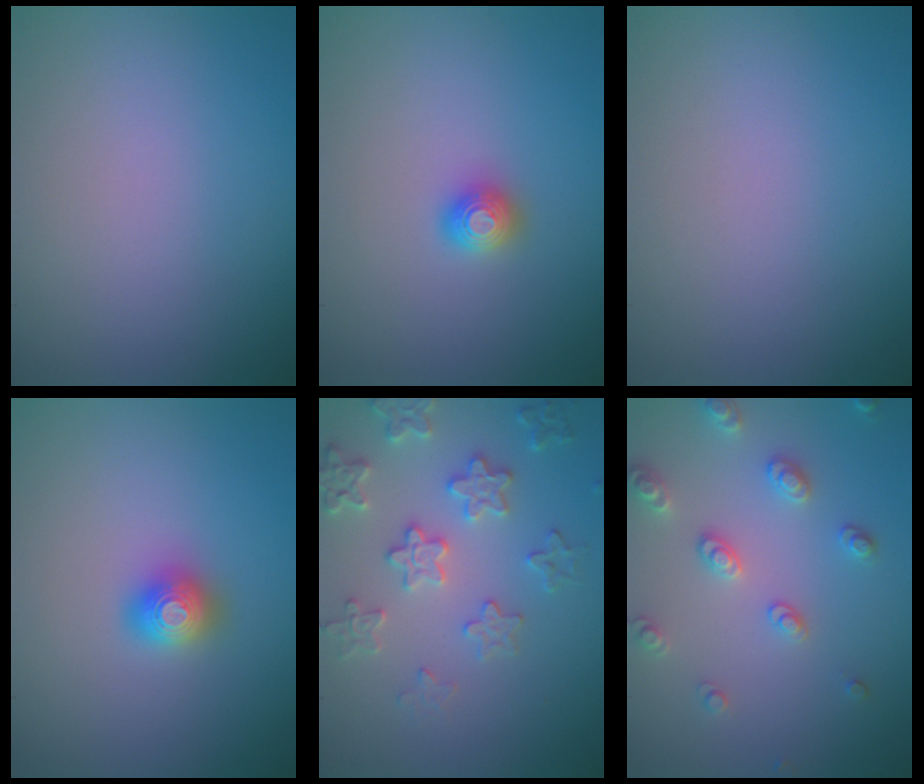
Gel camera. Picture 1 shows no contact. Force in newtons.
{"total": 1.3, "press": 1.3, "slide": 0.2}
{"total": 0.0}
{"total": 2.0, "press": 2.0, "slide": 0.1}
{"total": 3.8, "press": 3.7, "slide": 0.7}
{"total": 2.9, "press": 2.9, "slide": 0.5}